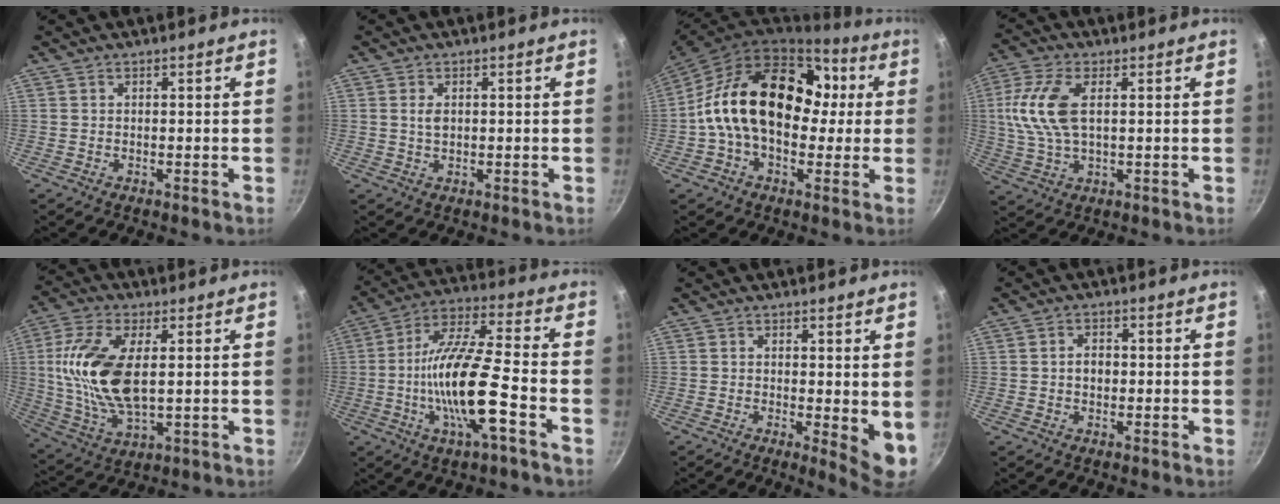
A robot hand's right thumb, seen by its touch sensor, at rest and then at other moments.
{"total": 2.3, "force": [0.4, 1.4, 1.8], "torque": [-0.028, -0.002, 0.008]}
{"total": 22.6, "force": [2.0, 15.3, 16.4], "torque": [-0.238, 0.043, 0.019]}
{"total": 11.2, "force": [1.9, 5.6, 9.5], "torque": [-0.197, 0.009, 0.033]}
{"total": 16.6, "force": [2.3, 8.2, 14.3], "torque": [-0.281, -0.003, 0.046]}
{"total": 17.0, "force": [-4.7, 3.9, 15.8], "torque": [-0.298, 0.029, -0.100]}
{"total": 6.0, "force": [0.3, 2.0, 5.6], "torque": [-0.074, -0.017, 0.005]}
{"total": 3.0, "force": [-0.1, 2.2, 2.0], "torque": [-0.021, 0.010, -0.002]}